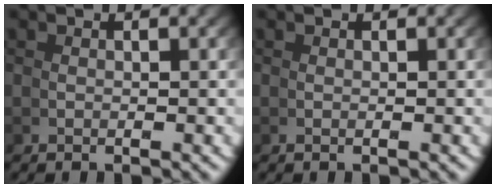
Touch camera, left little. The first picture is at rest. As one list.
[{"total": 0.0}]